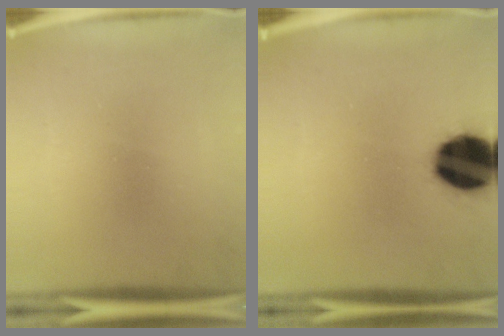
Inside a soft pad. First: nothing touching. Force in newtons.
{"total": 19.5}